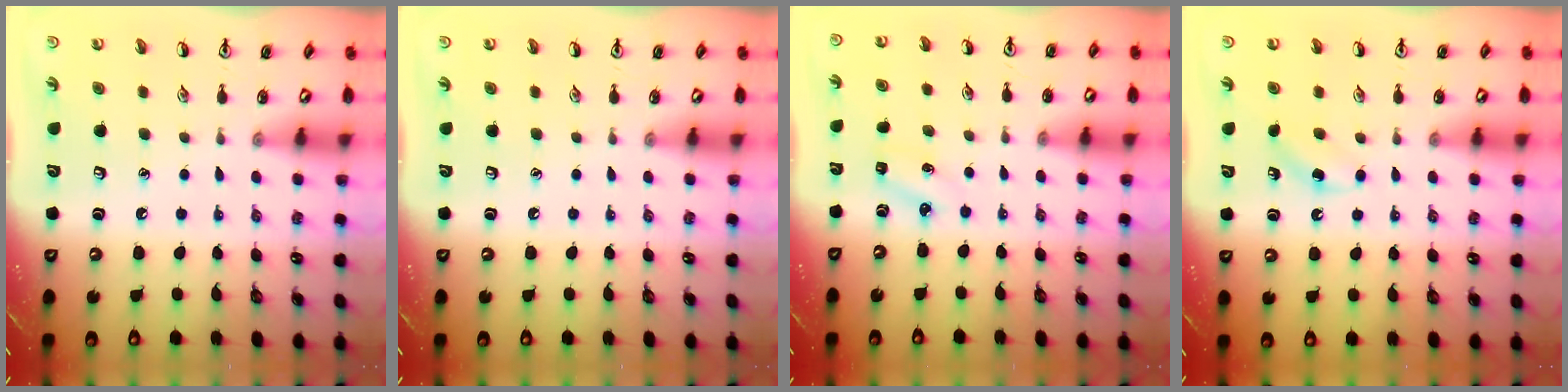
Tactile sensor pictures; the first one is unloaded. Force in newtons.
{"total": 0.0}
{"total": 2.5, "press": 2.4, "slide": 0.8}
{"total": 2.6, "press": 2.4, "slide": 0.8}